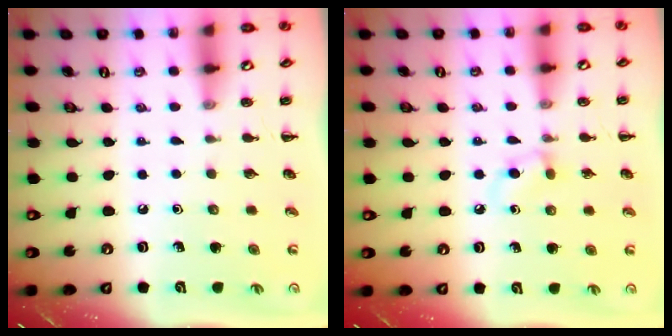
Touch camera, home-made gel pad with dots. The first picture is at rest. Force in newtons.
{"total": 3.9, "press": 3.6, "slide": 1.5}